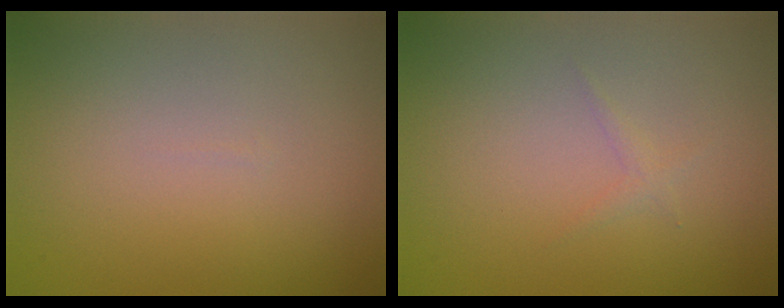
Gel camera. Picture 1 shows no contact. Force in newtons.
{"total": 0.6, "press": 0.6, "slide": 0.0}